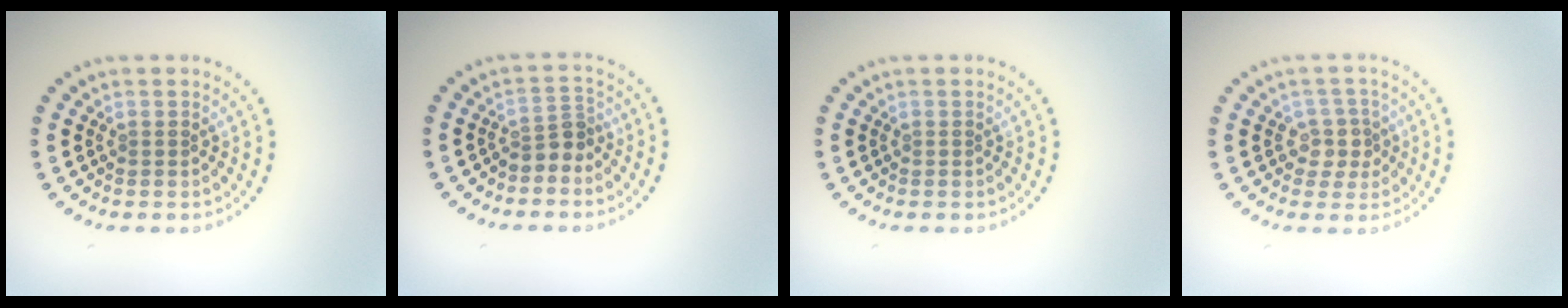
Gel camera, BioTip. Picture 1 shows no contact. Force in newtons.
{"total": 2.3, "press": 1.8, "slide": 1.4}
{"total": 0.0}
{"total": 2.5, "press": 2.2, "slide": 1.1}